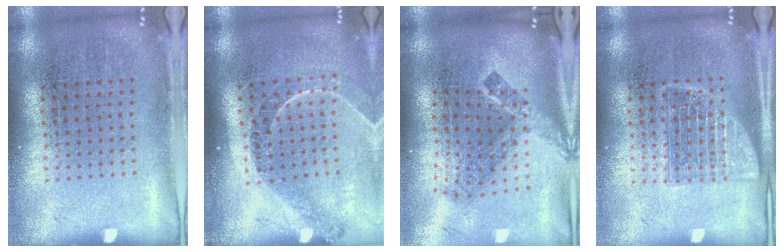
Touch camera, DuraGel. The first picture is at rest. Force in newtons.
{"total": 1.3, "press": 1.3, "slide": 0.2}
{"total": 2.4, "press": 1.6, "slide": 1.9}
{"total": 2.5, "press": 2.4, "slide": 0.3}